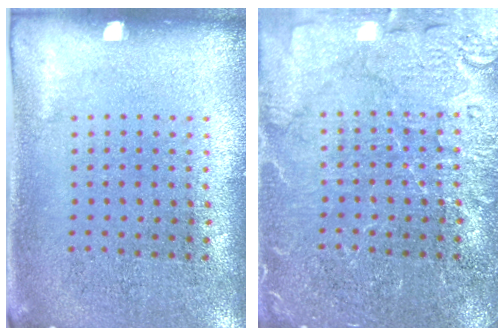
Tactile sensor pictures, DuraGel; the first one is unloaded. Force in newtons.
{"total": 5.6, "press": 5.6, "slide": 0.8}